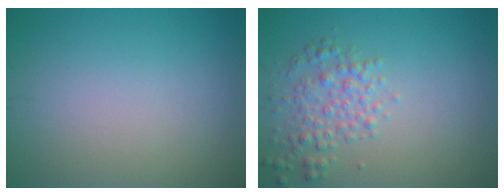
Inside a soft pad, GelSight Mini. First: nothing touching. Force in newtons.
{"total": 2.7, "press": 2.7, "slide": 0.1}